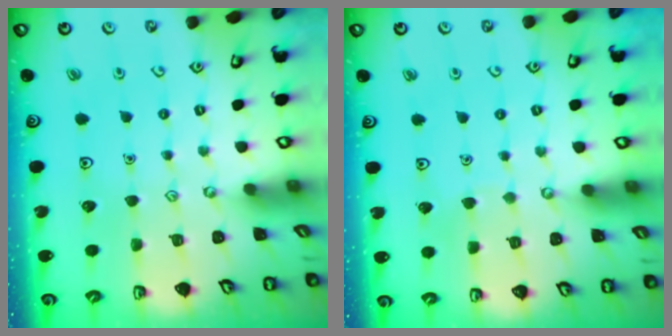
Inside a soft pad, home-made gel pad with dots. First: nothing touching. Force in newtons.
{"total": 2.5, "press": 2.5, "slide": 0.2}